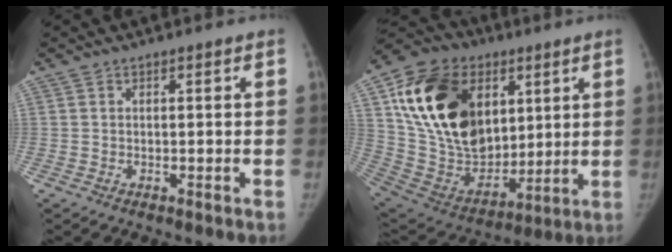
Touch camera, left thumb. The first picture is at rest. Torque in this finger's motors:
{"motor_torque": [0.13, 1.73, 2.45, -0.32, 0.23]}